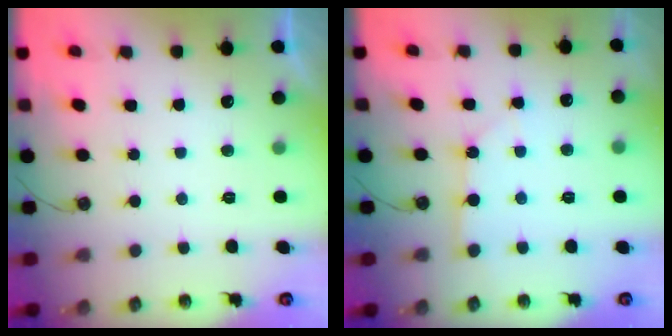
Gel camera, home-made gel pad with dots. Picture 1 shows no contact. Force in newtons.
{"total": 2.9, "press": 2.9, "slide": 0.3}